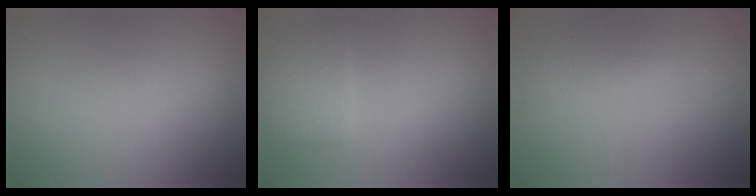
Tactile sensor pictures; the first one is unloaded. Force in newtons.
{"total": 2.3, "press": 2.2, "slide": 0.3}
{"total": 2.0, "press": 2.0, "slide": 0.1}